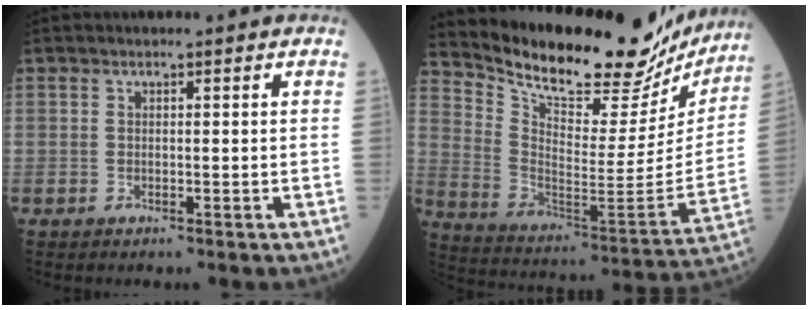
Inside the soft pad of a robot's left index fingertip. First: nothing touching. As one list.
[{"total": 25.6, "force": [23.0, 6.6, 9.2], "torque": [-0.159, -0.060, 0.326]}]